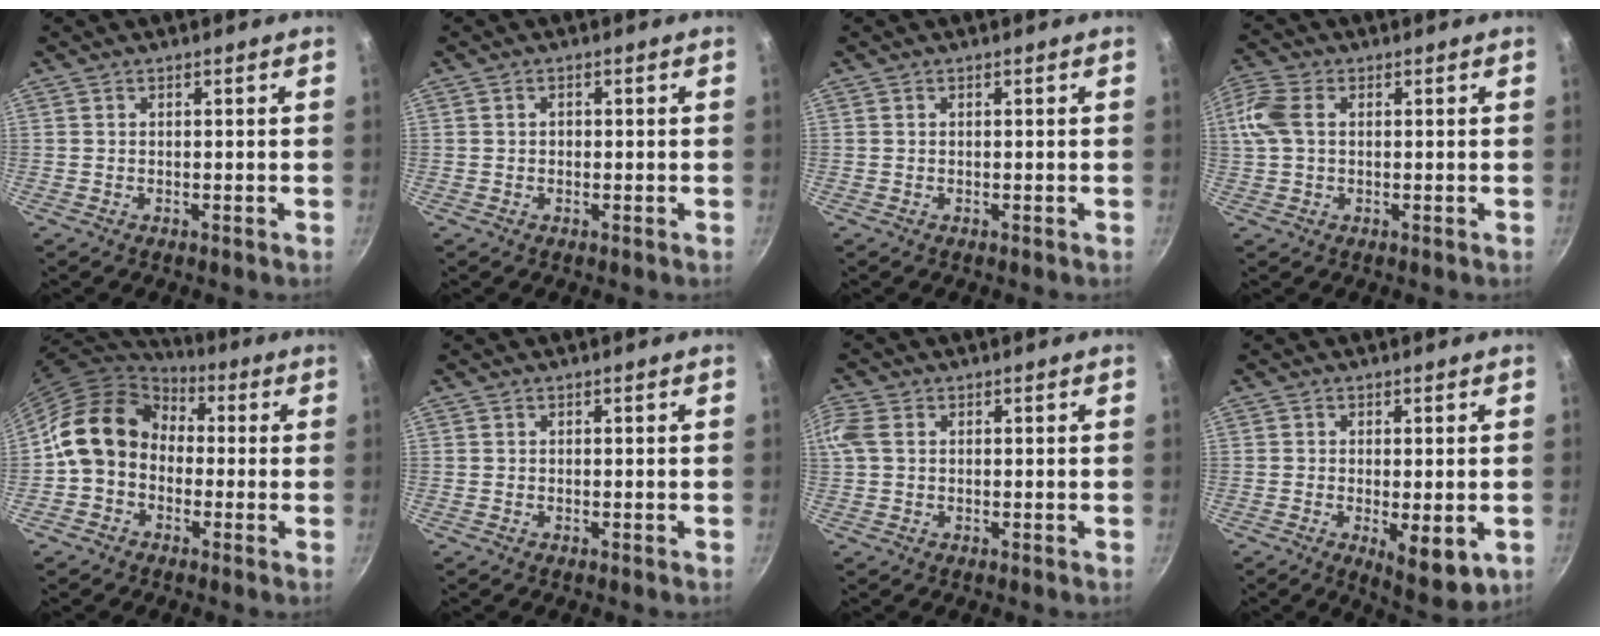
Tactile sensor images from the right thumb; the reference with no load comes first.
{"total": 1.0, "force": [0.1, 0.8, 0.6], "torque": [-0.009, 0.004, 0.000]}
{"total": 0.0}
{"total": 6.7, "force": [1.2, 4.3, 5.0], "torque": [-0.134, 0.018, 0.023]}
{"total": 13.9, "force": [-1.3, 11.0, 8.4], "torque": [-0.143, 0.040, -0.039]}
{"total": 0.0}
{"total": 4.3, "force": [1.0, 2.9, 3.0], "torque": [-0.096, 0.018, 0.022]}
{"total": 7.8, "force": [-2.1, 2.8, 7.0], "torque": [-0.098, -0.020, -0.025]}